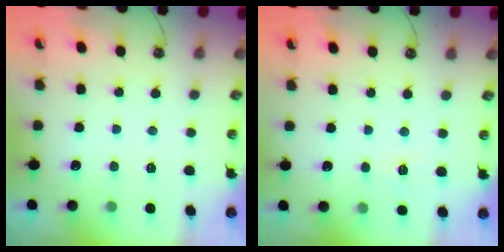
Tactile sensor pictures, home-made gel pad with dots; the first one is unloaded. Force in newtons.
{"total": 3.5, "press": 3.4, "slide": 0.4}